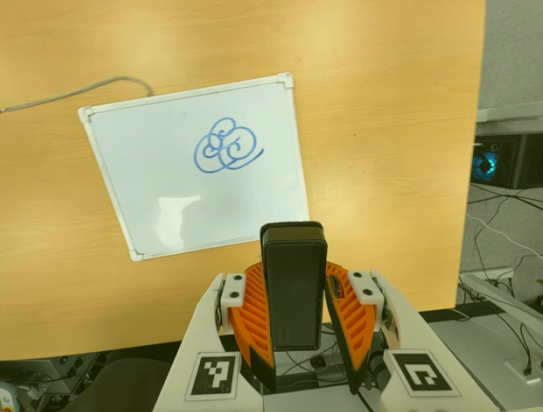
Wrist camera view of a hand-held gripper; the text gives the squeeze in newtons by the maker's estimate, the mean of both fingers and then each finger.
{"total": 9.1, "left": 7.4, "right": 10.8}